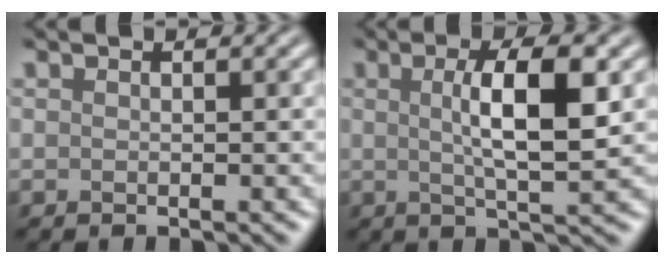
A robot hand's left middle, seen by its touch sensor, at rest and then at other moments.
{"total": 5.6, "force": [0.4, 1.1, 5.4], "torque": [-0.086, 0.009, 0.015]}